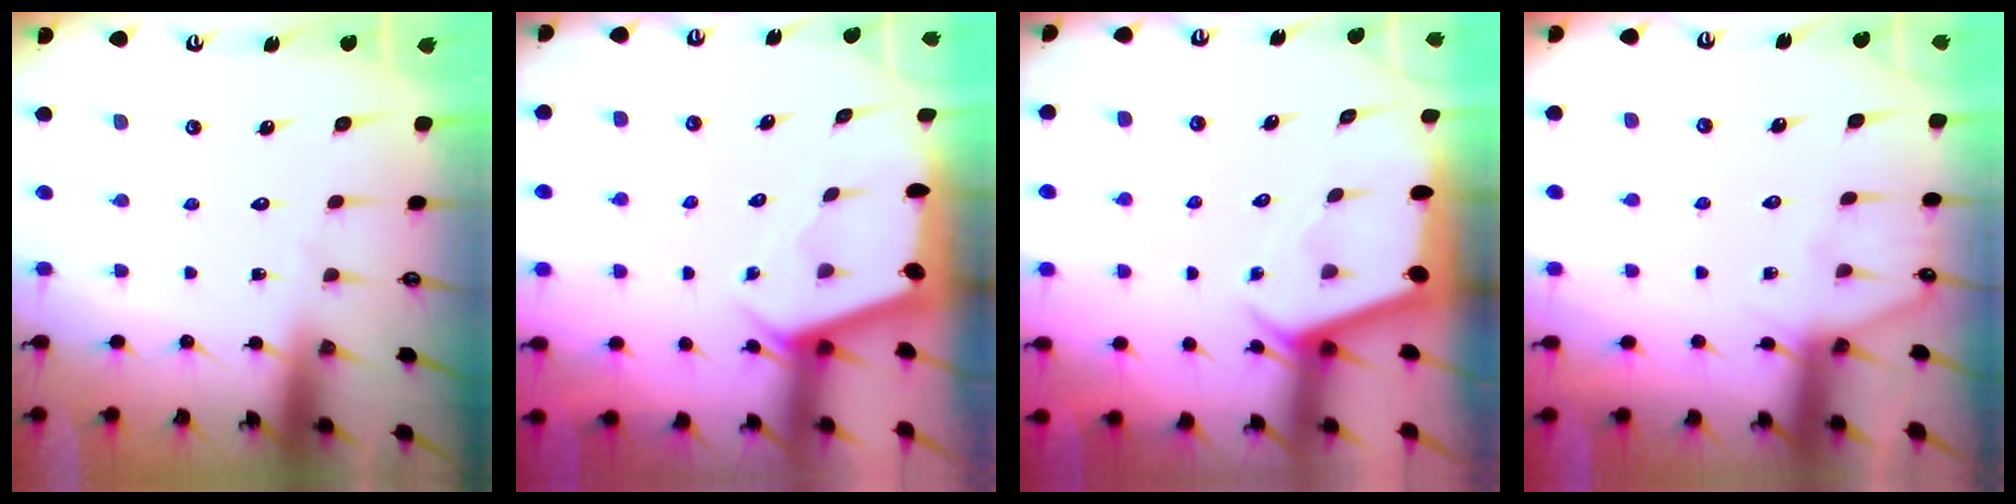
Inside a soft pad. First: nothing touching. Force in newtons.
{"total": 2.3, "press": 2.3, "slide": 0.3}
{"total": 2.5, "press": 2.5, "slide": 0.4}
{"total": 4.0, "press": 4.0, "slide": 0.5}